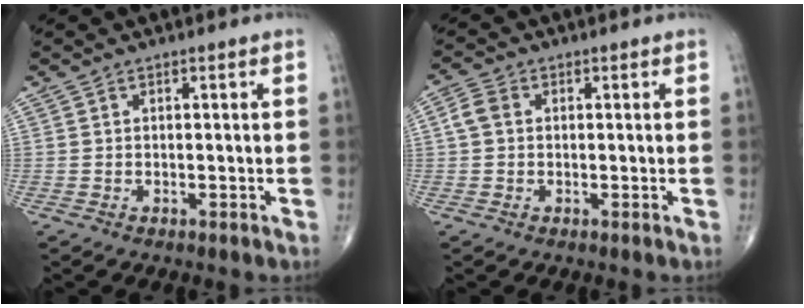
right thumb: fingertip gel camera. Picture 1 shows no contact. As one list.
[{"total": 3.3, "force": [0.3, 2.5, 2.0], "torque": [-0.042, 0.011, 0.000]}]